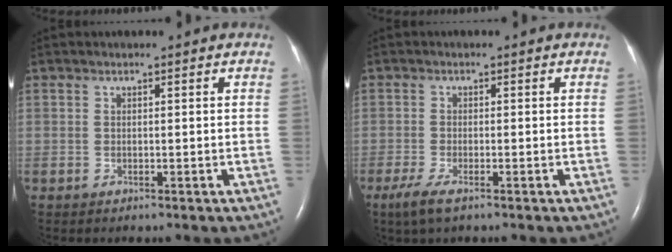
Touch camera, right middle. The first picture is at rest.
{"total": 3.6, "force": [-2.2, 0.7, 2.7], "torque": [-0.065, -0.010, -0.044]}